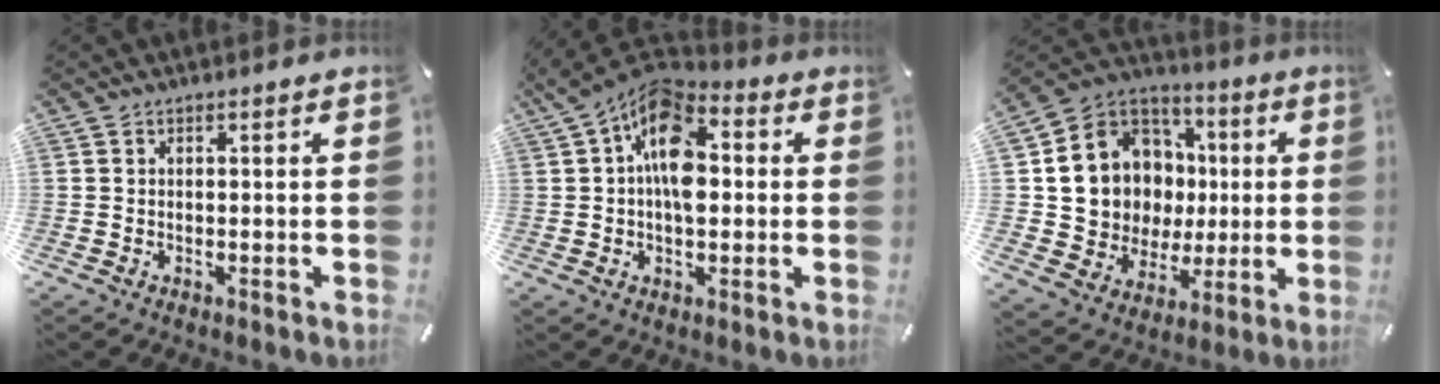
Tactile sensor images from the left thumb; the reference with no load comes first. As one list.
[{"total": 14.6, "force": [2.4, 9.0, 11.3], "torque": [-0.200, -0.014, 0.038]}, {"total": 14.0, "force": [1.7, 13.2, 4.1], "torque": [-0.083, -0.030, 0.057]}]